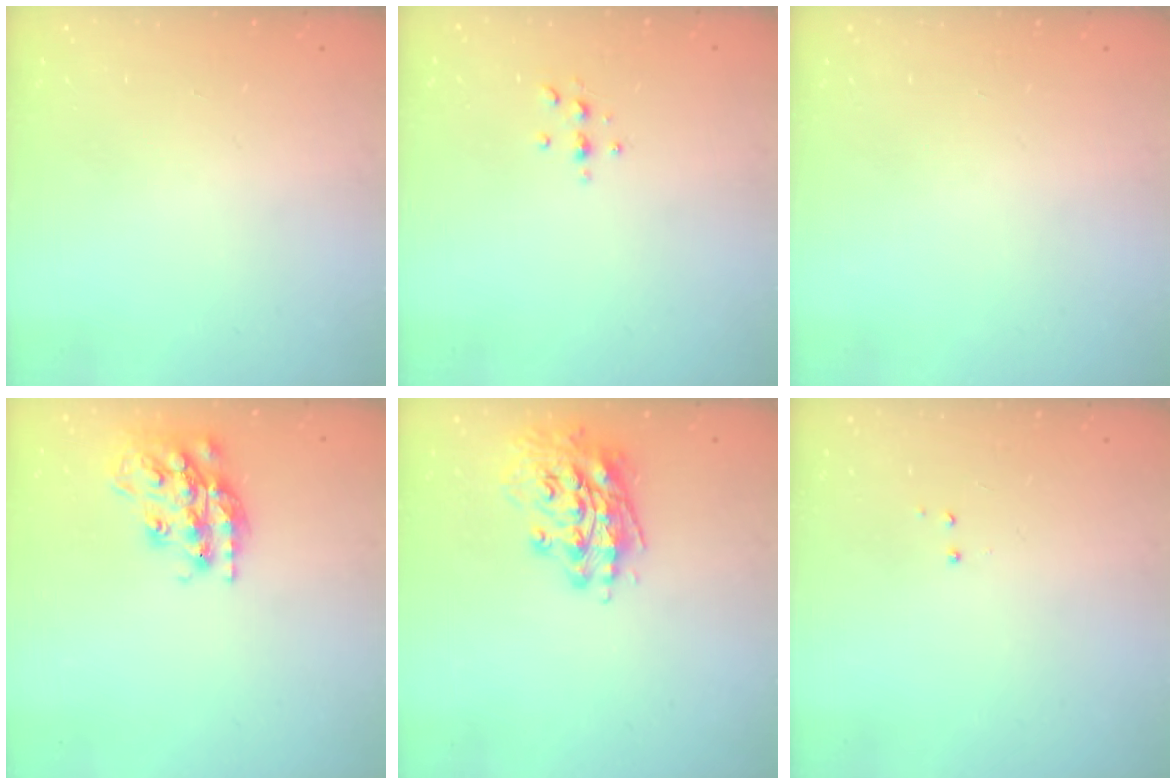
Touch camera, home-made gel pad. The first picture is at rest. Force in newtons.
{"total": 3.1, "press": 3.1, "slide": 0.5}
{"total": 0.6, "press": 0.0, "slide": 0.6}
{"total": 19.3, "press": 19.3, "slide": 1.4}
{"total": 14.8, "press": 14.6, "slide": 2.5}
{"total": 2.9, "press": 2.8, "slide": 0.6}